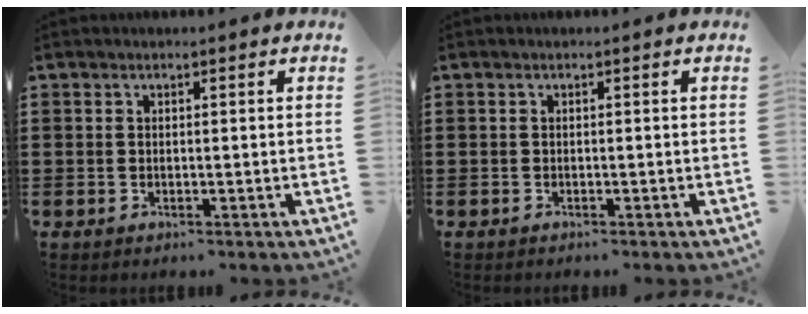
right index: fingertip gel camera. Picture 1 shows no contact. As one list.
[{"total": 0.0}]